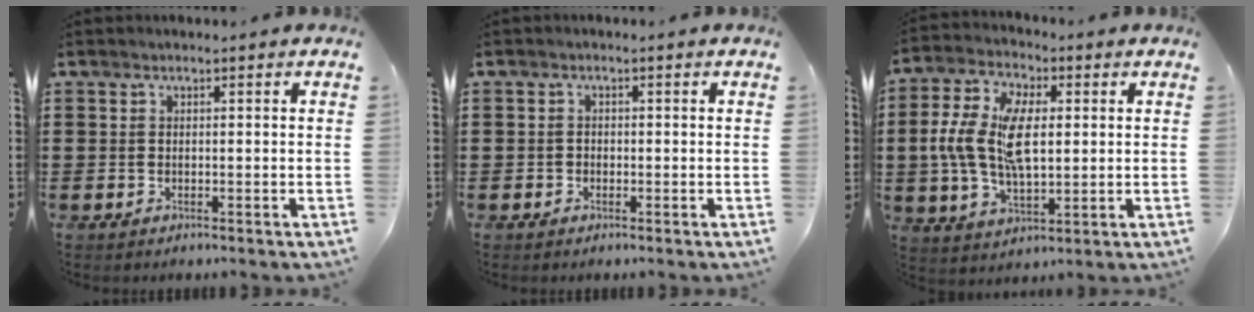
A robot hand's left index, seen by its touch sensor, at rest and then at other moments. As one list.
[{"total": 0.7, "force": [-0.6, 0.4, 0.0], "torque": [-0.003, 0.002, -0.013]}, {"total": 11.8, "force": [1.0, 6.0, 10.2], "torque": [-0.222, 0.008, 0.013]}]